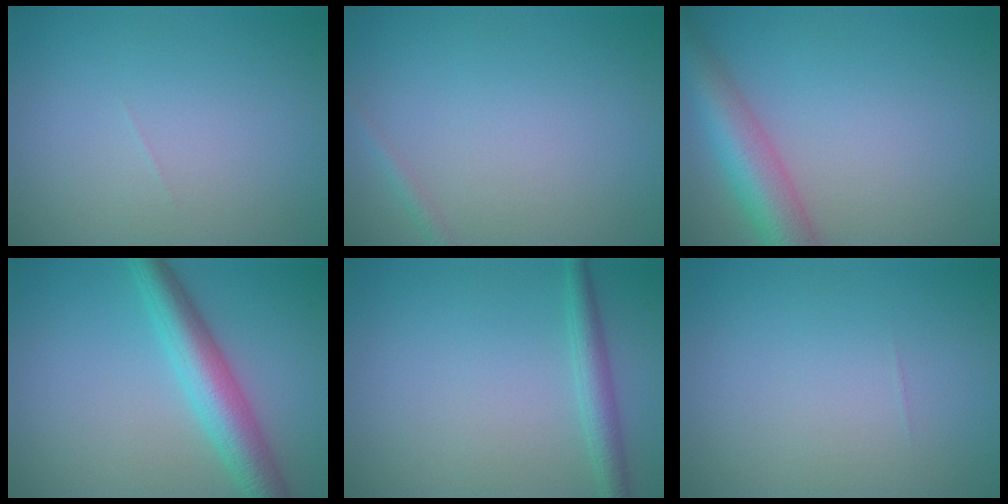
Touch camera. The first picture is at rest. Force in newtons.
{"total": 0.8, "press": 0.7, "slide": 0.1}
{"total": 6.0, "press": 6.0, "slide": 0.2}
{"total": 5.4, "press": 5.4, "slide": 0.1}
{"total": 2.3, "press": 2.2, "slide": 0.1}
{"total": 0.0}